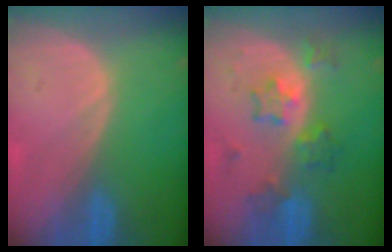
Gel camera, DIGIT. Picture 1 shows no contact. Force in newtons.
{"total": 5.9, "press": 5.9, "slide": 0.3}